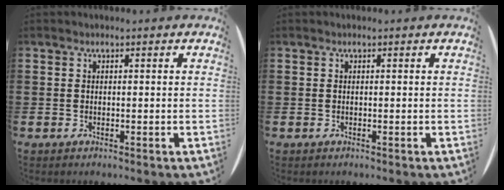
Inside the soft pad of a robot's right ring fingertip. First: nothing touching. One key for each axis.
{"total": 0.0}